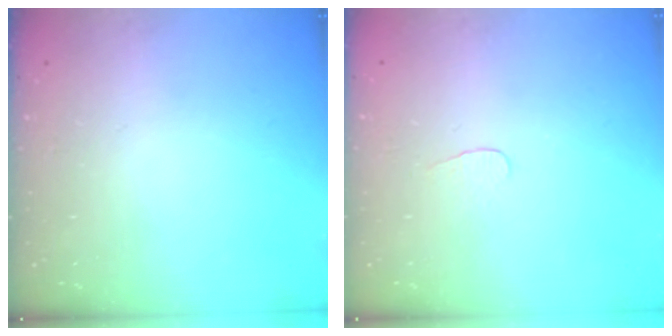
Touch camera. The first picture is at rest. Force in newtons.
{"total": 2.8, "press": 2.7, "slide": 0.3}